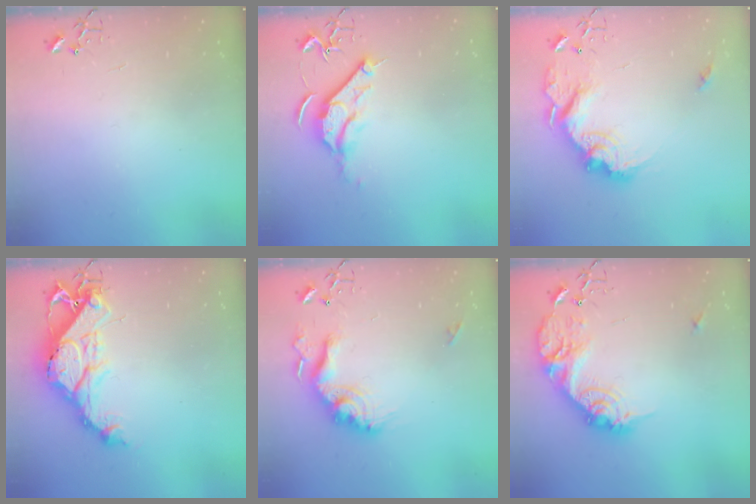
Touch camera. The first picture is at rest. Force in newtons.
{"total": 10.1, "press": 10.0, "slide": 1.1}
{"total": 19.5, "press": 19.4, "slide": 1.8}
{"total": 16.7, "press": 16.6, "slide": 1.4}
{"total": 18.3, "press": 18.2, "slide": 2.0}
{"total": 19.5, "press": 19.4, "slide": 1.6}